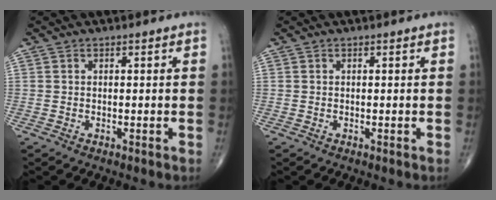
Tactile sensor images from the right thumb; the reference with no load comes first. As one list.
[{"total": 0.0}]